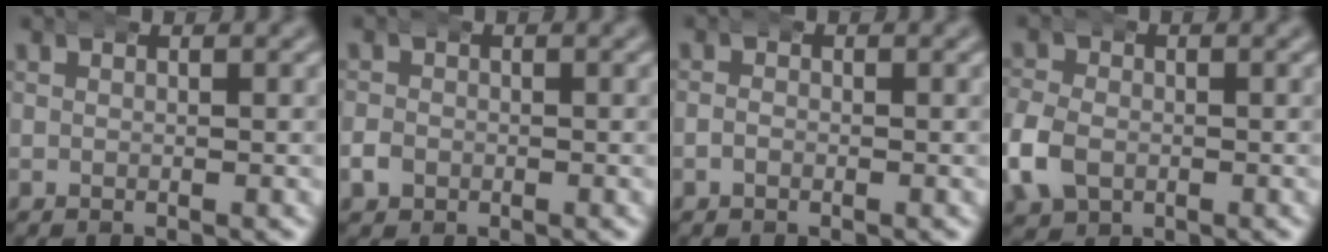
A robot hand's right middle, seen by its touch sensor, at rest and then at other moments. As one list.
[{"total": 1.5, "force": [-0.5, 1.4, 0.4], "torque": [-0.015, 0.001, -0.014]}, {"total": 0.6, "force": [-0.6, 0.2, 0.2], "torque": [0.001, 0.001, -0.016]}, {"total": 3.7, "force": [-1.0, 3.1, 1.7], "torque": [-0.054, -0.005, -0.020]}]